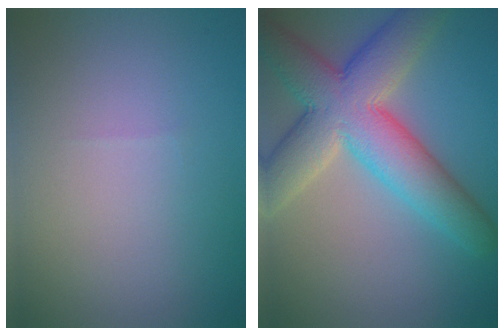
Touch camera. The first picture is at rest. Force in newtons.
{"total": 9.6, "press": 9.6, "slide": 0.6}